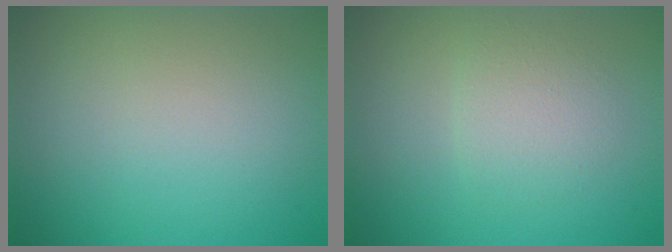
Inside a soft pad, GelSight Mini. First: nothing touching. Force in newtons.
{"total": 2.3, "press": 2.3, "slide": 0.1}